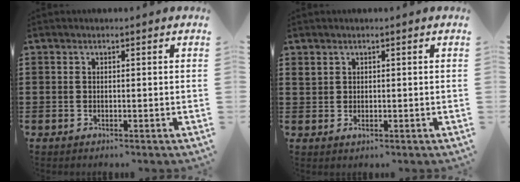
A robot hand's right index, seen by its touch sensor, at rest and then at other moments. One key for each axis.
{"total": 1.4, "fx": 0.9, "fy": 0.9, "fz": 0.5, "tx": -0.012, "ty": 0.003, "tz": 0.018}